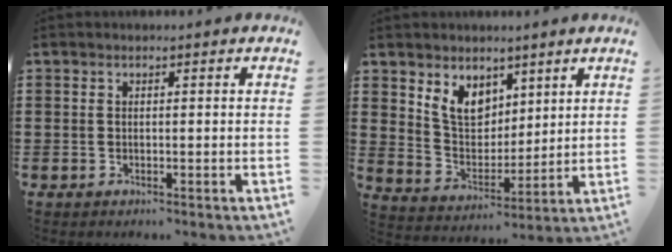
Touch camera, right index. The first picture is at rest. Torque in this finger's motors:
{"motor_torque": [0.51, 0.84, 0.22, 0.06]}